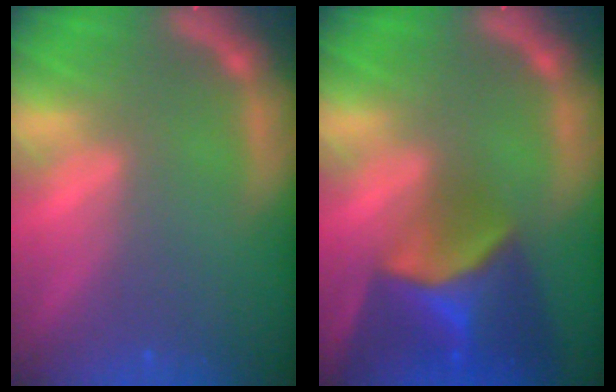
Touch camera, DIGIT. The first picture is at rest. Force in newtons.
{"total": 9.4}